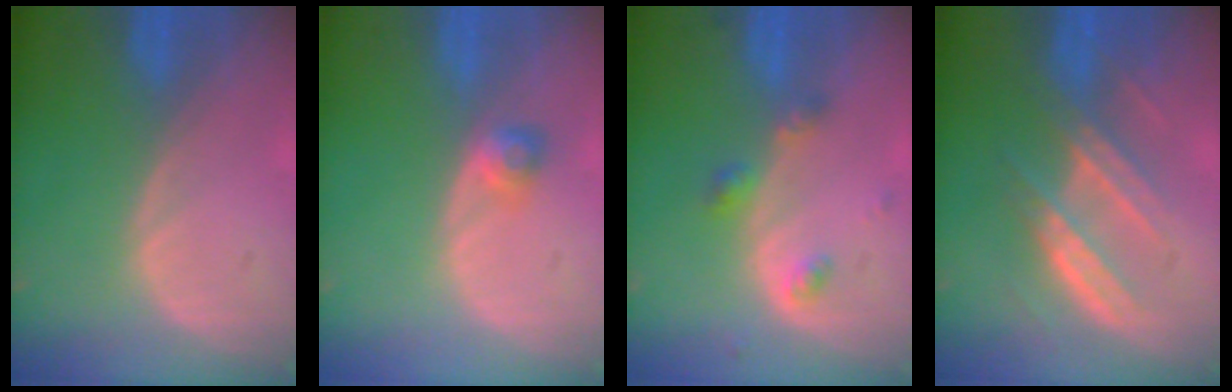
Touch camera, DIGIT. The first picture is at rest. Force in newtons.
{"total": 2.6, "press": 2.3, "slide": 1.2}
{"total": 3.4, "press": 3.4, "slide": 0.5}
{"total": 7.0, "press": 6.9, "slide": 1.4}